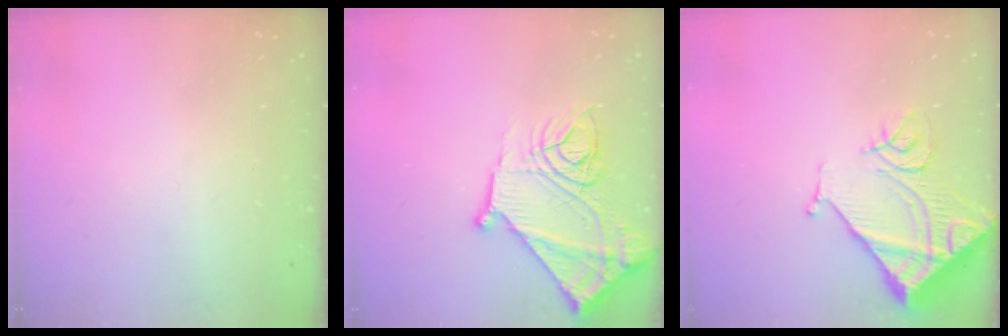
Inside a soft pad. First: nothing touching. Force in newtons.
{"total": 18.7, "press": 18.6, "slide": 1.7}
{"total": 17.1, "press": 17.0, "slide": 1.8}